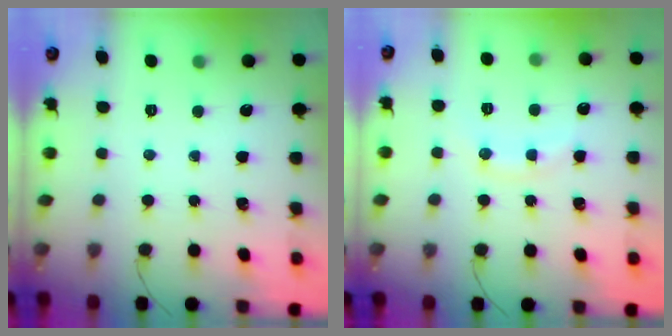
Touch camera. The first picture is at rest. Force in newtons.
{"total": 6.9, "press": 6.8, "slide": 1.2}